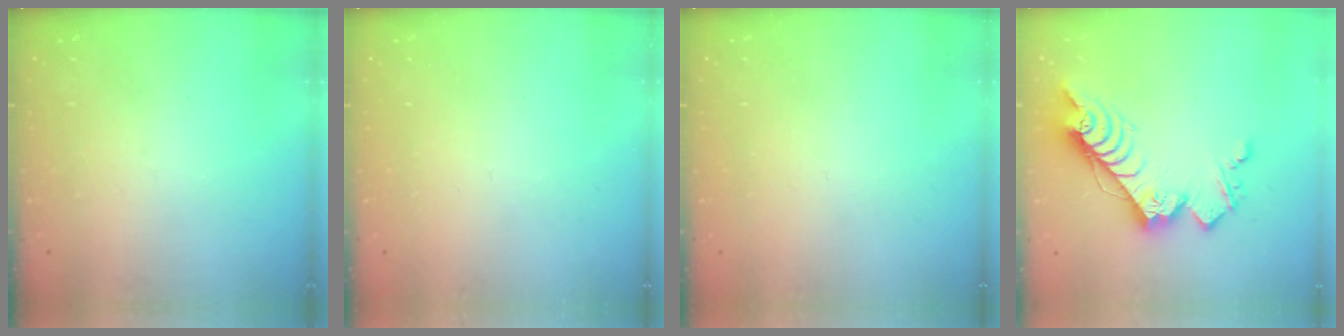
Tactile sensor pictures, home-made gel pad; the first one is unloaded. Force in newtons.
{"total": 0.0}
{"total": 0.0}
{"total": 14.6, "press": 14.5, "slide": 1.0}